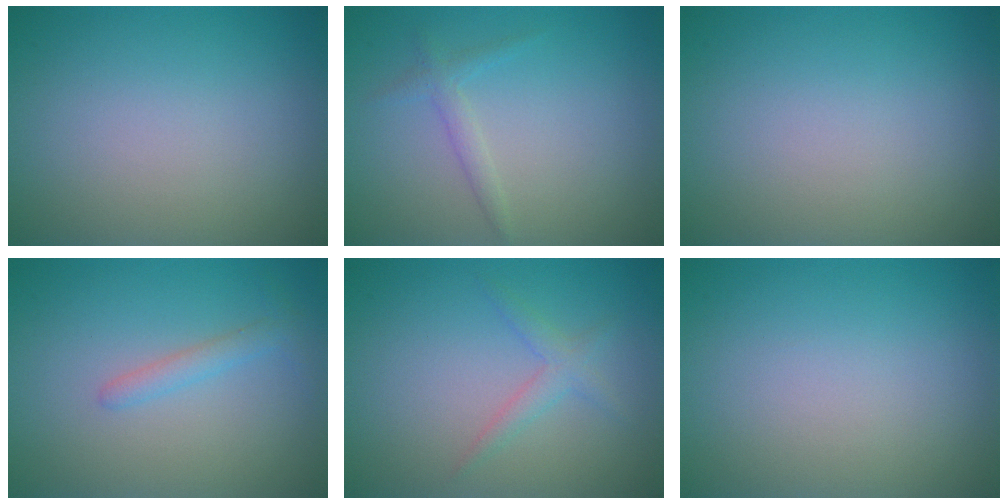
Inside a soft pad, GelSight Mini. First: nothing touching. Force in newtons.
{"total": 1.3, "press": 1.3, "slide": 0.1}
{"total": 0.0}
{"total": 1.4, "press": 1.4, "slide": 0.0}
{"total": 1.7, "press": 1.7, "slide": 0.1}
{"total": 0.0}